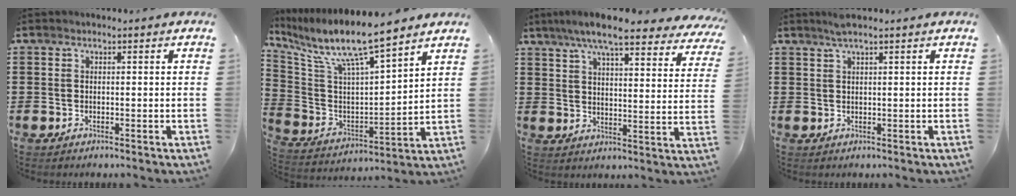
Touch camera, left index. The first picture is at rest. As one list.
[{"total": 9.8, "force": [7.8, 1.1, 5.8], "torque": [-0.143, -0.052, 0.130]}, {"total": 8.9, "force": [7.5, 0.4, 4.8], "torque": [-0.111, -0.030, 0.129]}, {"total": 1.9, "force": [1.4, 0.0, 1.3], "torque": [-0.027, 0.001, 0.026]}]